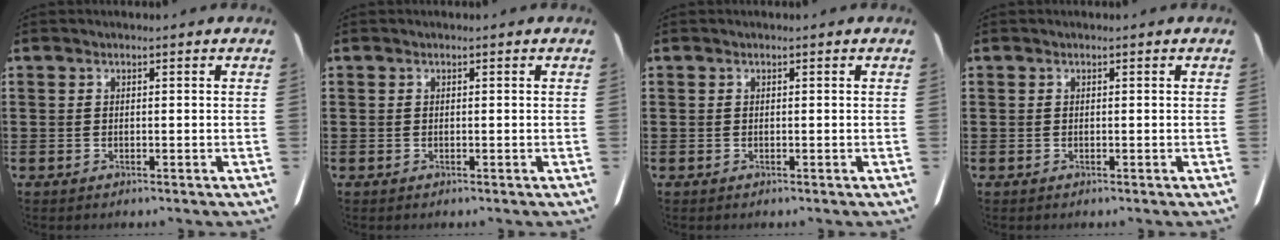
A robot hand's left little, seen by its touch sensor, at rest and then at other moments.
{"total": 0.0}
{"total": 0.0}
{"total": 0.0}